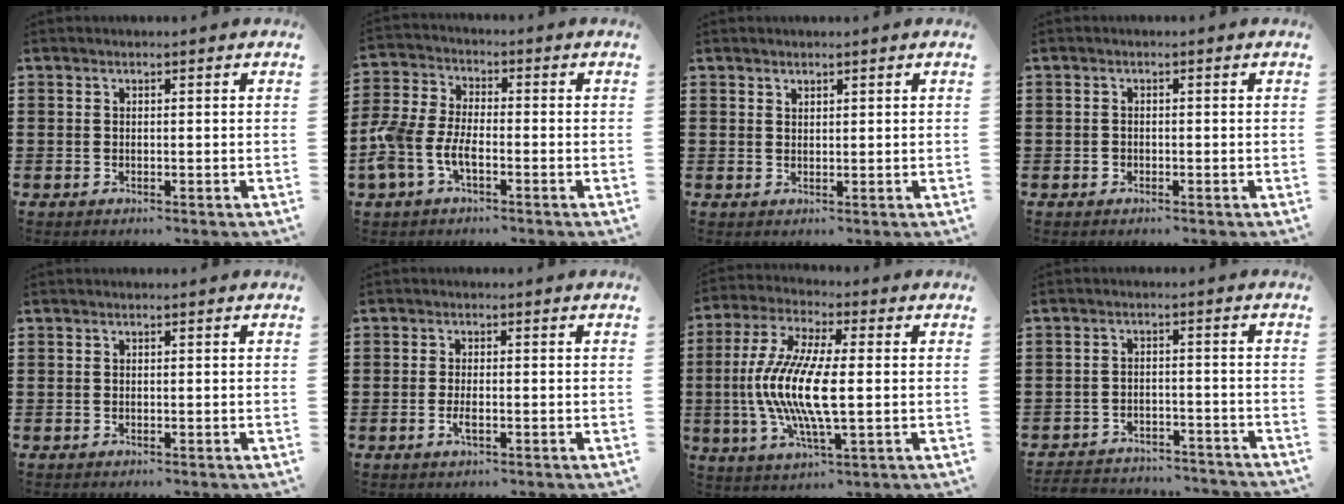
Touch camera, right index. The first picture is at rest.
{"total": 5.9, "force": [-2.7, 3.0, 4.3], "torque": [-0.119, -0.005, -0.060]}
{"total": 1.2, "force": [1.1, 0.5, -0.1], "torque": [-0.001, 0.002, 0.021]}
{"total": 0.7, "force": [-0.4, 0.5, 0.2], "torque": [-0.005, 0.003, -0.008]}
{"total": 0.0}
{"total": 2.1, "force": [-0.6, 0.6, 1.9], "torque": [-0.041, -0.004, -0.013]}
{"total": 11.5, "force": [-1.0, 3.4, 11.0], "torque": [-0.246, -0.015, -0.026]}
{"total": 3.5, "force": [-3.5, 0.4, 0.0], "torque": [-0.006, 0.000, -0.074]}